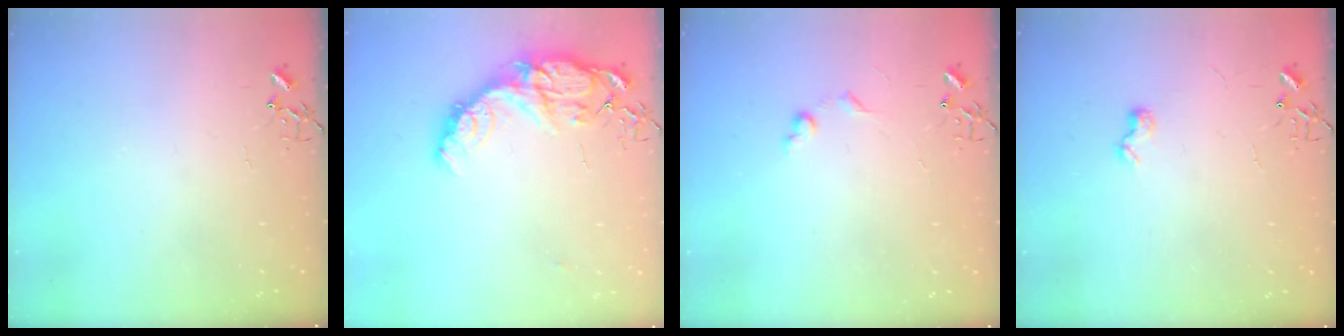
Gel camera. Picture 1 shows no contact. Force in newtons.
{"total": 17.2, "press": 17.1, "slide": 1.2}
{"total": 6.2, "press": 6.1, "slide": 0.8}
{"total": 6.5, "press": 6.4, "slide": 0.6}